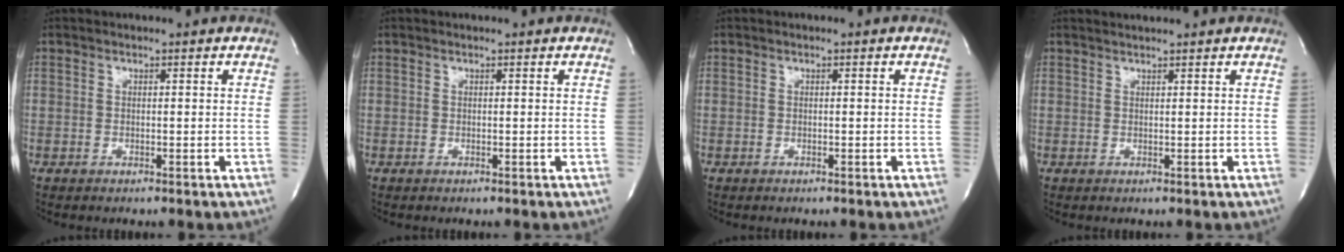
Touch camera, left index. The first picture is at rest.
{"total": 0.0}
{"total": 0.0}
{"total": 2.7, "force": [2.6, -0.3, 0.7], "torque": [-0.010, 0.017, 0.041]}